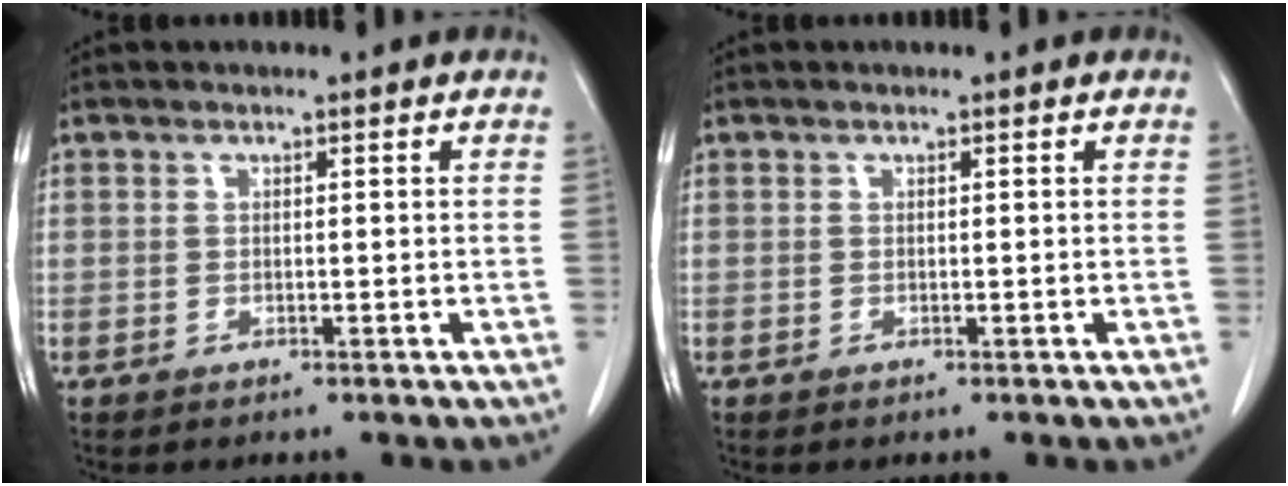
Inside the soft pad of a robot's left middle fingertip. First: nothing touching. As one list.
[{"total": 0.0}]